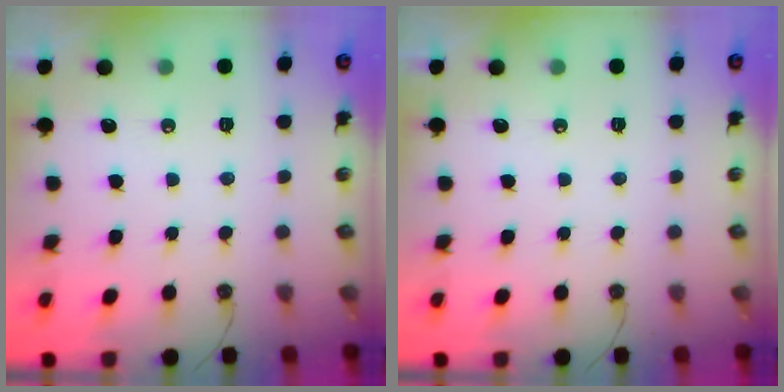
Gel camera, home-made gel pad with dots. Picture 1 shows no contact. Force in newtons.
{"total": 0.0}